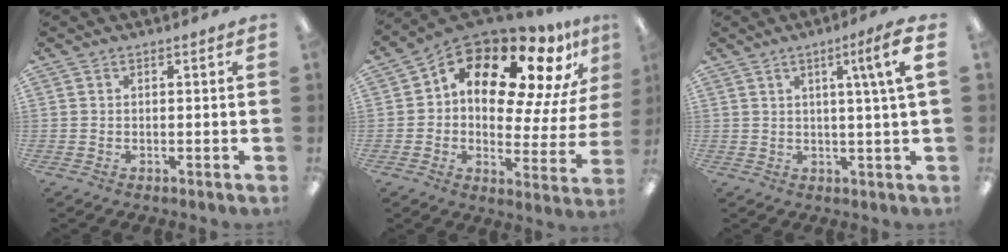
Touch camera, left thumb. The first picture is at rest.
{"total": 17.2, "force": [11.0, 8.0, 10.6], "torque": [-0.166, -0.090, 0.180]}
{"total": 7.5, "force": [2.9, -0.1, 6.9], "torque": [-0.105, -0.008, 0.036]}